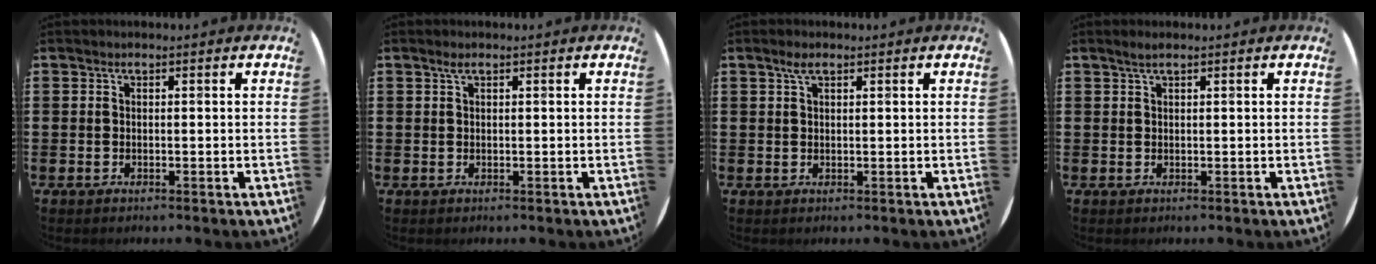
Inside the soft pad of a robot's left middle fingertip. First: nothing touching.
{"total": 0.7, "force": [0.5, 0.2, 0.5], "torque": [-0.012, 0.003, 0.008]}
{"total": 1.5, "force": [0.9, 0.6, 1.1], "torque": [-0.016, 0.001, 0.014]}
{"total": 1.1, "force": [0.7, 0.0, 0.8], "torque": [-0.016, 0.002, 0.013]}